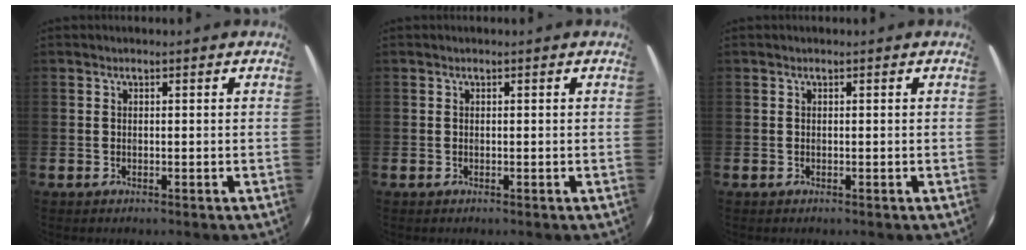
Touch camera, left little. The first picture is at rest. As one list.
[{"total": 0.0}, {"total": 0.0}]